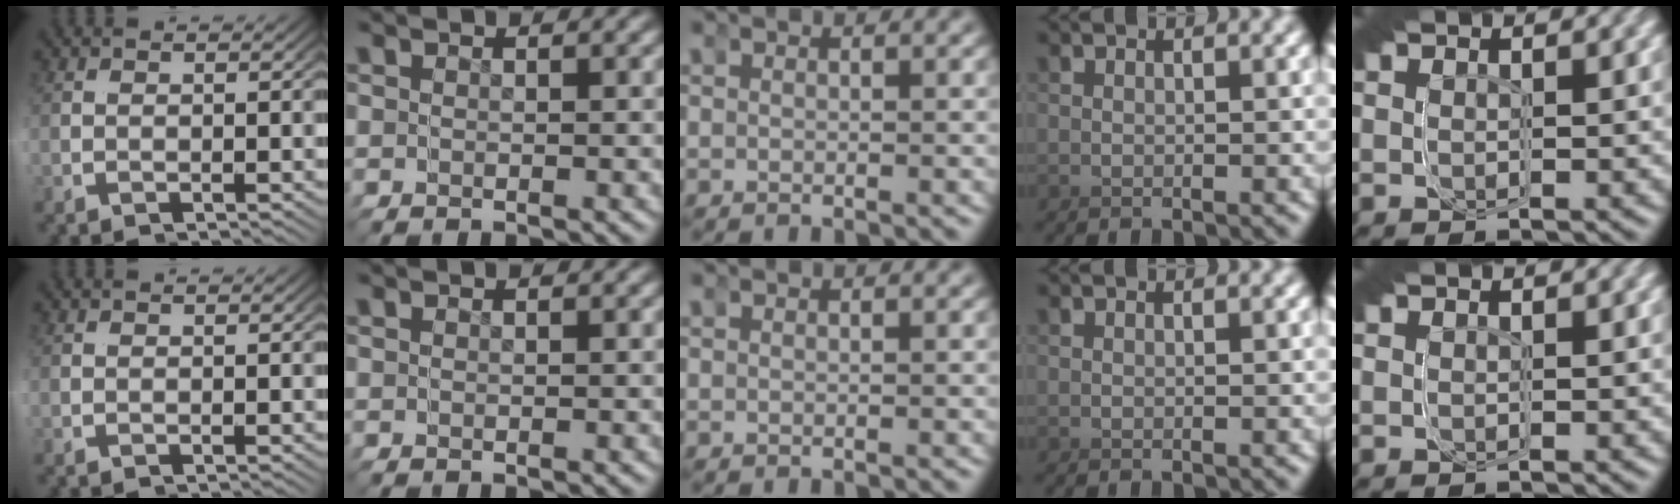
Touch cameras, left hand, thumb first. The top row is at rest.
{}